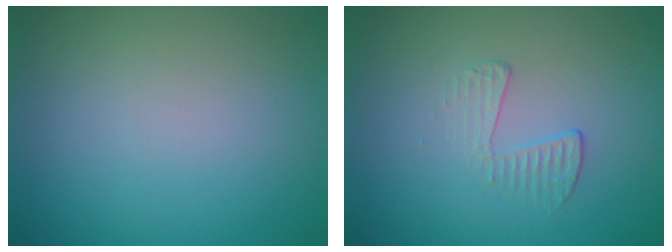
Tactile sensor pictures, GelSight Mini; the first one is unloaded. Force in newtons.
{"total": 1.8, "press": 0.5, "slide": 1.7}